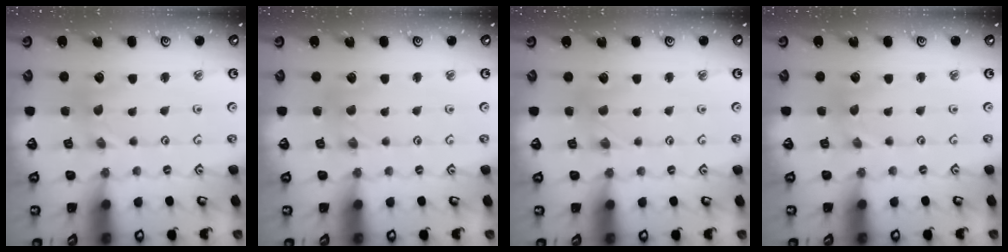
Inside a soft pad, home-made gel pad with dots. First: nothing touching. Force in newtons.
{"total": 0.9, "press": 0.9, "slide": 0.1}
{"total": 1.5, "press": 1.5, "slide": 0.3}
{"total": 0.0}